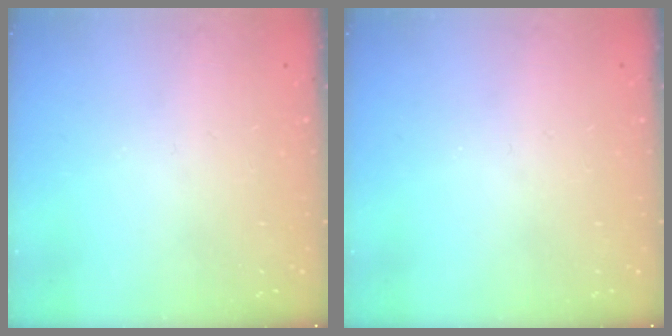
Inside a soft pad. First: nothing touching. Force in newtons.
{"total": 0.0}